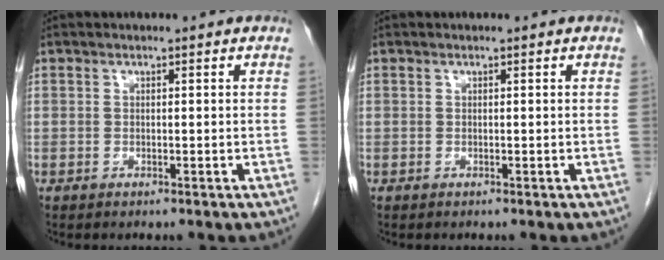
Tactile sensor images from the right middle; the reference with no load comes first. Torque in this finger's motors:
{"motor_torque": [0.00, 0.00, 0.00, 0.00]}